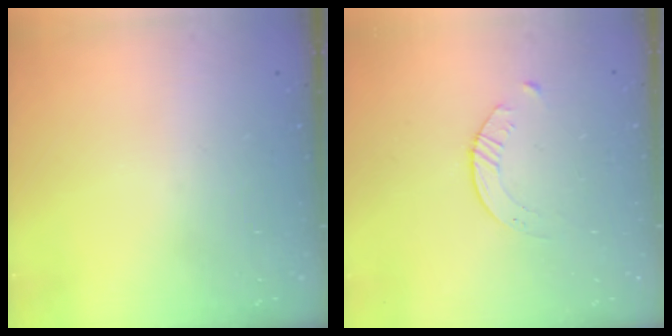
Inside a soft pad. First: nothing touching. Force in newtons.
{"total": 2.1, "press": 2.0, "slide": 0.3}